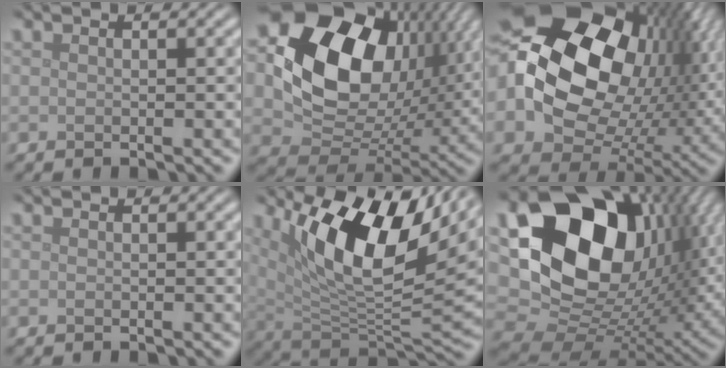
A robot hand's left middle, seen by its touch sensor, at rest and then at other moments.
{"total": 17.9, "force": [4.7, 12.9, 11.5], "torque": [-0.233, 0.010, 0.084]}
{"total": 22.7, "force": [4.7, 16.5, 14.8], "torque": [-0.318, 0.001, 0.101]}
{"total": 0.0}
{"total": 13.8, "force": [5.8, 5.9, 11.1], "torque": [-0.182, 0.005, 0.097]}
{"total": 19.6, "force": [6.4, 13.5, 12.7], "torque": [-0.260, 0.005, 0.128]}